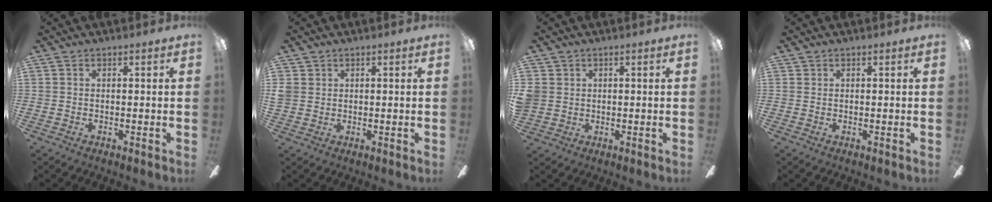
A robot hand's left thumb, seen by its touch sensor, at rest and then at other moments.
{"total": 2.5, "force": [0.9, 2.2, 0.6], "torque": [-0.015, 0.005, 0.019]}
{"total": 3.2, "force": [0.7, 3.1, 0.7], "torque": [-0.018, 0.007, 0.016]}
{"total": 0.0}